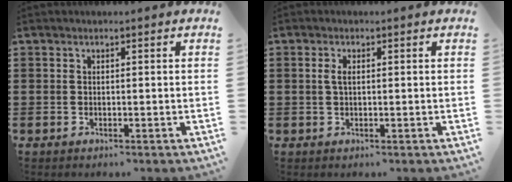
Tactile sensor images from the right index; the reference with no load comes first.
{"total": 1.9, "force": [0.3, 0.8, 1.7], "torque": [-0.036, 0.005, 0.004]}